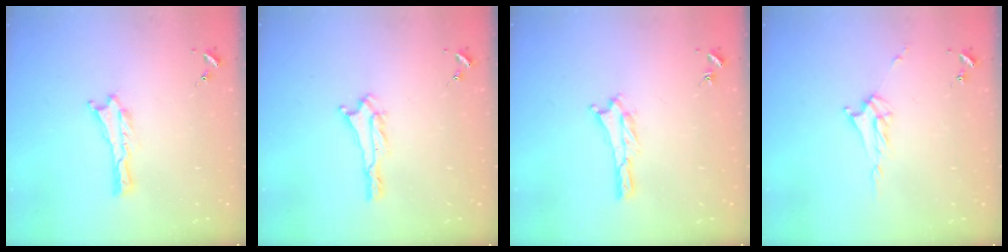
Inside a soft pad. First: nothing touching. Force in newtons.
{"total": 1.0, "press": 1.0, "slide": 0.1}
{"total": 1.2, "press": 1.1, "slide": 0.2}
{"total": 4.0, "press": 4.0, "slide": 0.5}